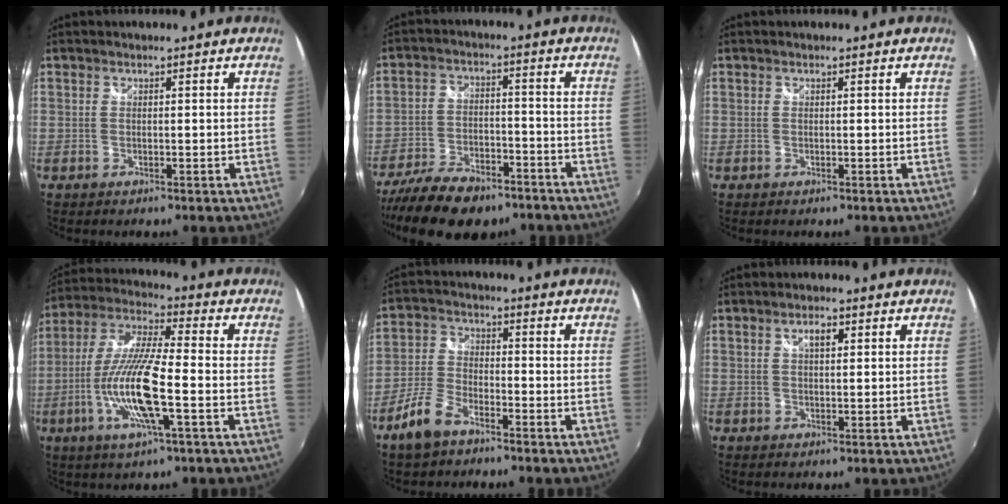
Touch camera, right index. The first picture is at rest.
{"total": 16.4, "force": [-12.3, 7.3, 8.2], "torque": [-0.183, -0.020, -0.196]}
{"total": 0.0}
{"total": 15.0, "force": [-4.8, 2.1, 14.1], "torque": [-0.287, -0.014, -0.093]}
{"total": 7.5, "force": [-5.3, 3.1, 4.3], "torque": [-0.104, 0.003, -0.106]}
{"total": 2.4, "force": [0.9, 1.0, 1.9], "torque": [-0.032, 0.006, 0.014]}